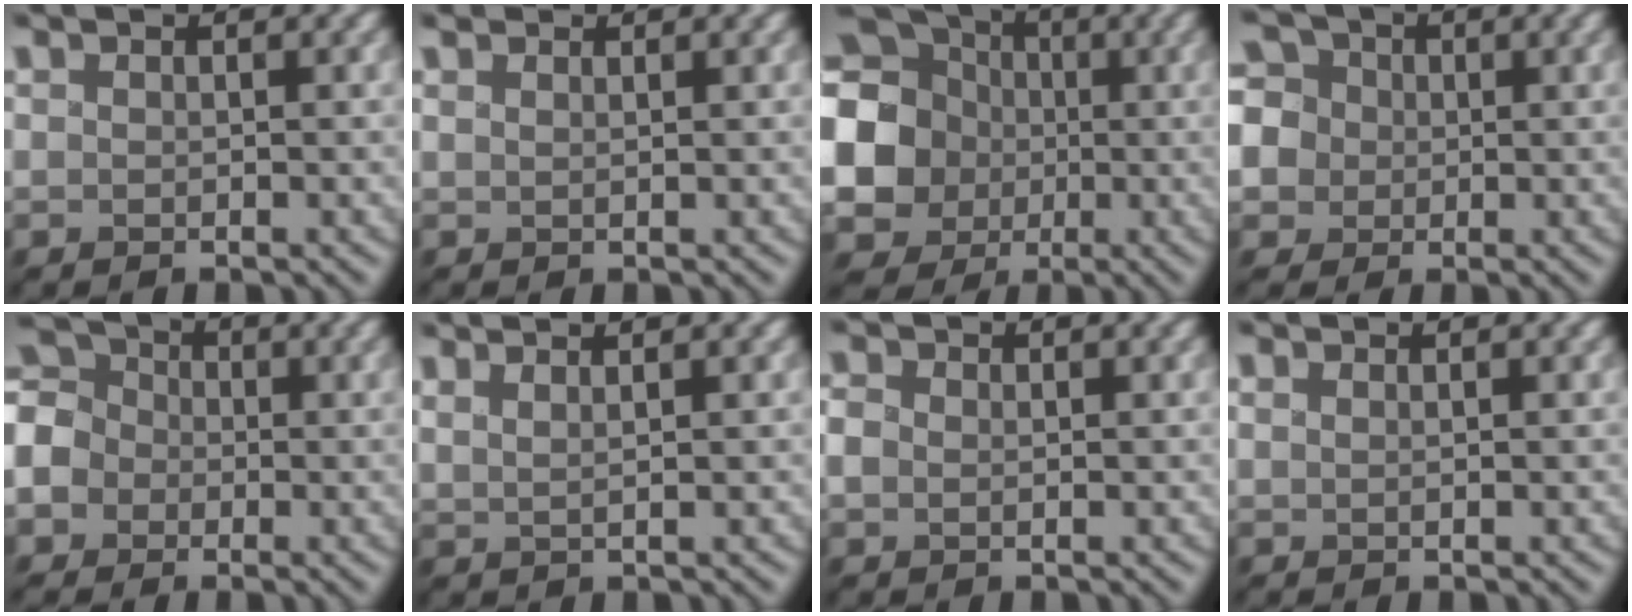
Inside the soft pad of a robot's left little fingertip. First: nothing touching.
{"total": 1.8, "force": [1.6, 0.6, 0.6], "torque": [-0.014, 0.000, 0.031]}
{"total": 14.5, "force": [-0.6, 13.3, 5.8], "torque": [-0.162, 0.014, -0.054]}
{"total": 10.8, "force": [3.2, 8.8, 5.2], "torque": [-0.107, 0.035, 0.024]}
{"total": 8.7, "force": [-2.3, 7.7, 3.3], "torque": [-0.088, 0.008, -0.075]}
{"total": 3.4, "force": [2.1, 1.2, 2.4], "torque": [-0.010, 0.023, -0.003]}
{"total": 1.4, "force": [-0.1, 1.2, 0.6], "torque": [-0.014, -0.001, -0.005]}
{"total": 0.0}